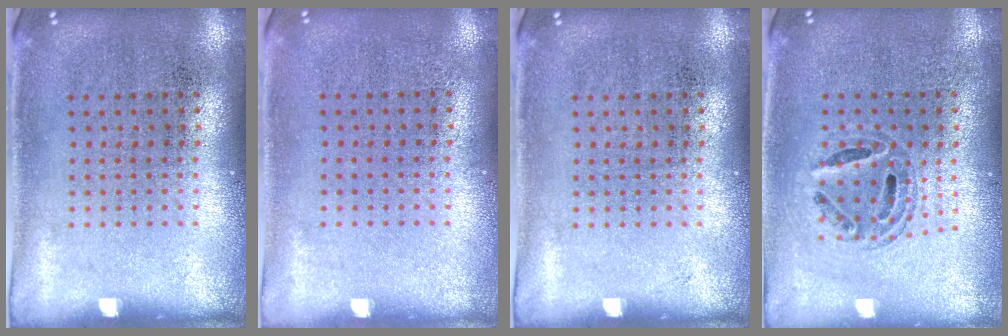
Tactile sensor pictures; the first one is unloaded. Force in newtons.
{"total": 0.0}
{"total": 0.0}
{"total": 0.6, "press": 0.6, "slide": 0.2}